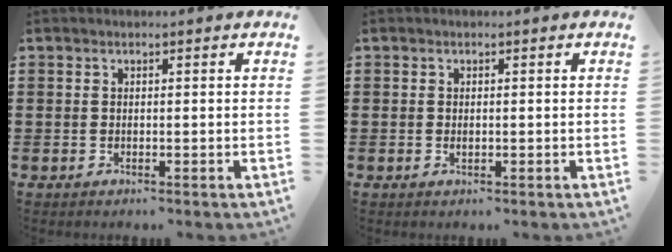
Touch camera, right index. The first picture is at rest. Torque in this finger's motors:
{"motor_torque": [0.79, 1.35, 0.02, 0.00]}